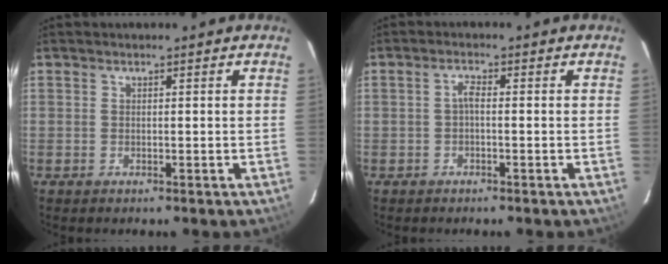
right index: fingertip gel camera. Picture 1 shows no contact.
{"total": 1.5, "force": [-0.4, 0.4, 1.3], "torque": [-0.027, 0.007, -0.009]}